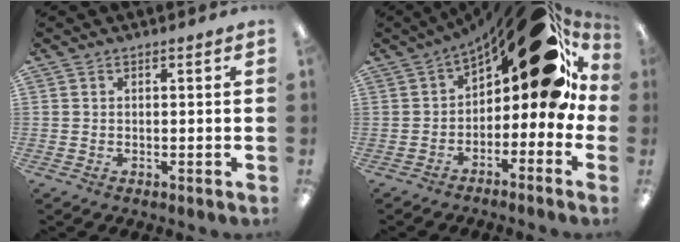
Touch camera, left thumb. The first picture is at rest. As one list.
[{"total": 22.0, "force": [9.8, 9.0, 17.5], "torque": [-0.236, -0.049, 0.164]}]